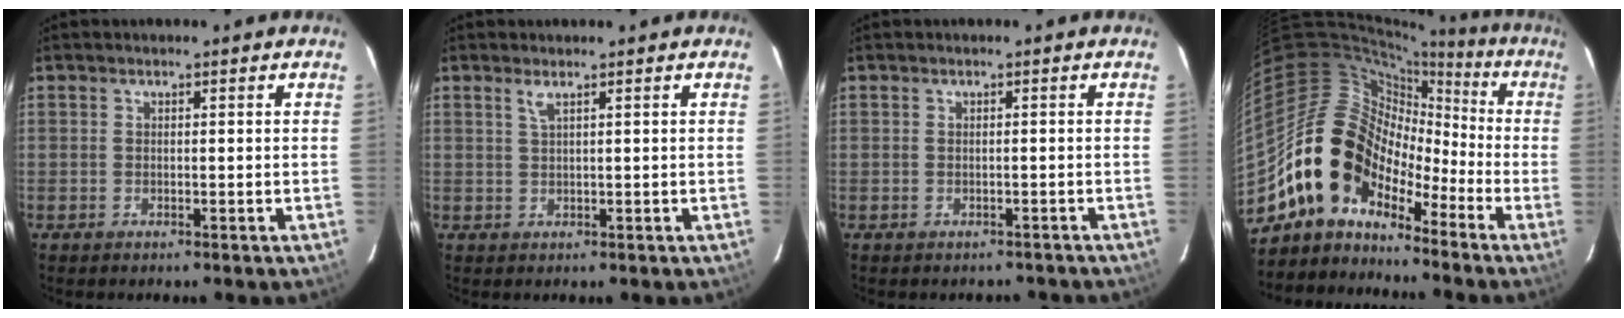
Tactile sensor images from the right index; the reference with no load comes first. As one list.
[{"total": 1.4, "force": [0.8, -0.4, 1.1], "torque": [-0.022, 0.001, 0.017]}, {"total": 3.0, "force": [-2.6, 1.3, 0.6], "torque": [-0.004, 0.005, -0.024]}, {"total": 14.1, "force": [-9.1, 9.6, 5.0], "torque": [-0.101, 0.036, -0.182]}]